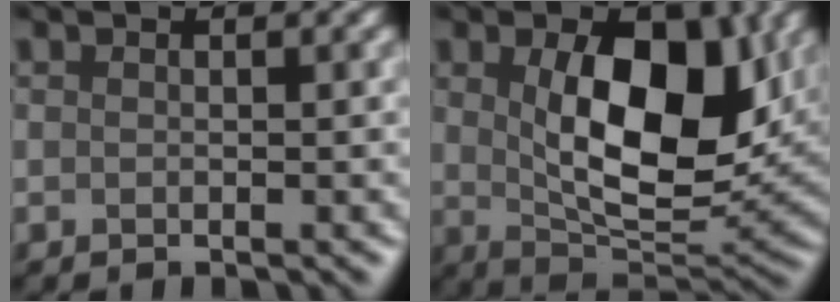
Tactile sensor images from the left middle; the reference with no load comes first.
{"total": 8.6, "force": [1.6, 3.9, 7.4], "torque": [-0.145, -0.005, 0.054]}